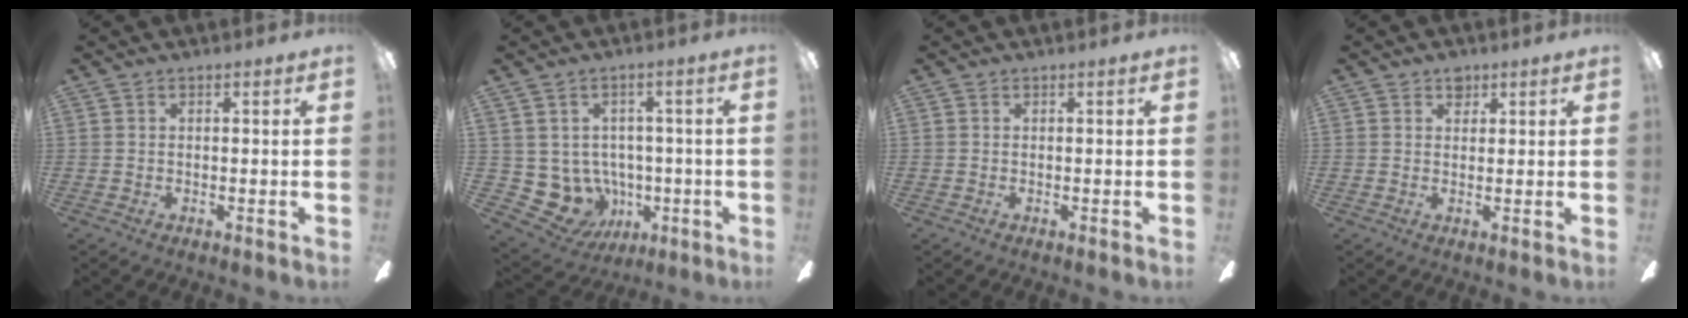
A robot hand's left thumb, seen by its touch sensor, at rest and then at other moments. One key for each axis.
{"total": 8.4, "fx": -0.2, "fy": 8.1, "fz": 2.2, "tx": -0.074, "ty": -0.013, "tz": 0.007}
{"total": 0.0}
{"total": 2.6, "fx": 1.7, "fy": 1.7, "fz": 1.1, "tx": 0.000, "ty": -0.007, "tz": 0.026}